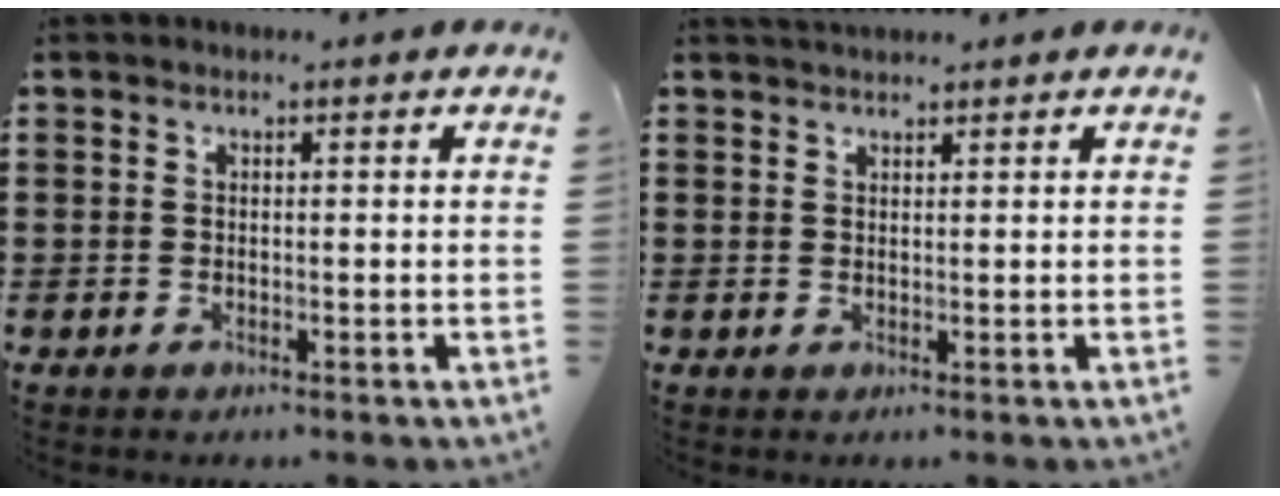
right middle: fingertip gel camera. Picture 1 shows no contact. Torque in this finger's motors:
{"motor_torque": [-0.02, 0.01, 0.09, 0.00]}